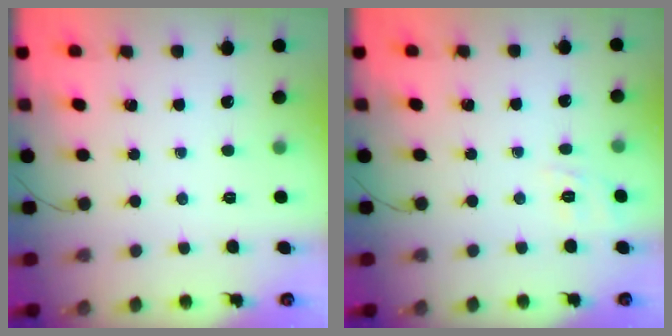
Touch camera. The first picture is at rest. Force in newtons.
{"total": 1.9, "press": 0.5, "slide": 1.8}